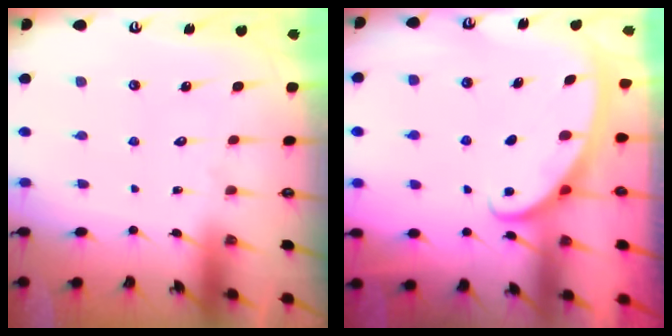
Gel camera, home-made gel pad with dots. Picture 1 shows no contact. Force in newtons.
{"total": 2.8, "press": 2.8, "slide": 0.4}